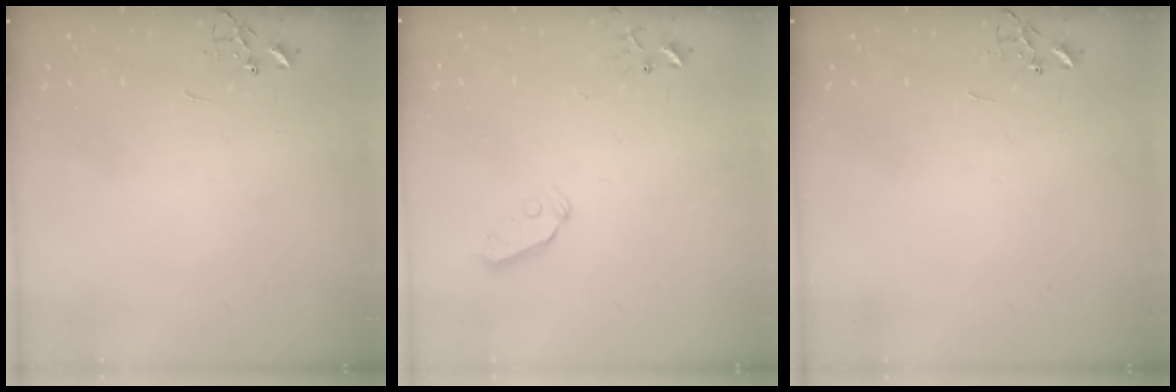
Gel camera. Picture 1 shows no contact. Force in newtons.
{"total": 6.4, "press": 6.4, "slide": 0.6}
{"total": 0.0}